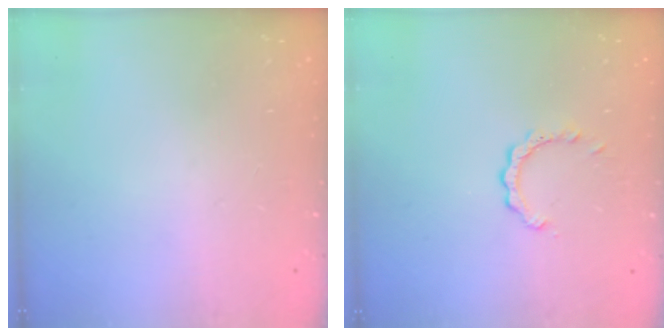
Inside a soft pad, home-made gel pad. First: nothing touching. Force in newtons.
{"total": 3.0, "press": 3.0, "slide": 0.1}